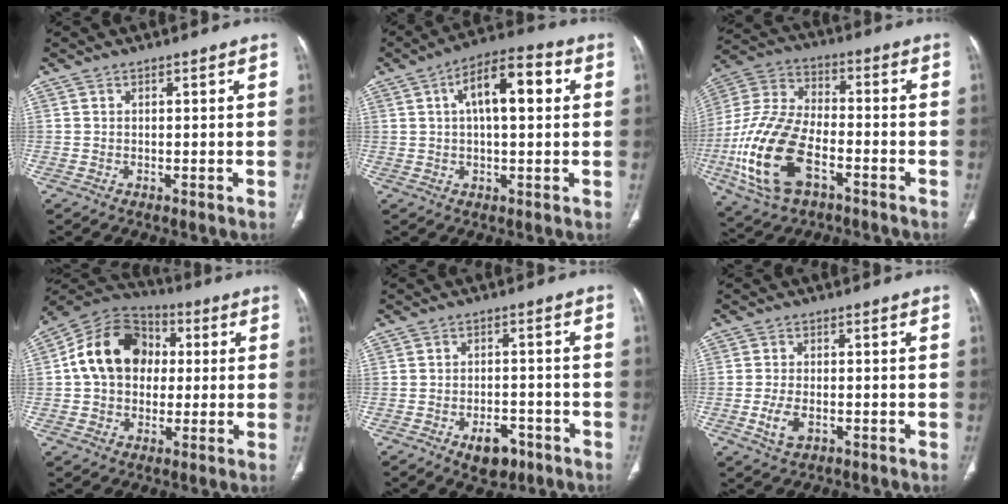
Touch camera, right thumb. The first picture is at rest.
{"total": 11.7, "force": [2.8, 4.7, 10.3], "torque": [-0.158, 0.023, 0.038]}
{"total": 19.7, "force": [-7.1, 10.6, 15.0], "torque": [-0.320, 0.023, -0.130]}
{"total": 15.9, "force": [1.7, 12.4, 9.9], "torque": [-0.147, 0.028, 0.020]}
{"total": 6.3, "force": [-3.6, 3.7, 3.7], "torque": [-0.037, 0.022, -0.048]}
{"total": 4.2, "force": [-1.4, 2.3, 3.2], "torque": [-0.069, 0.002, -0.021]}